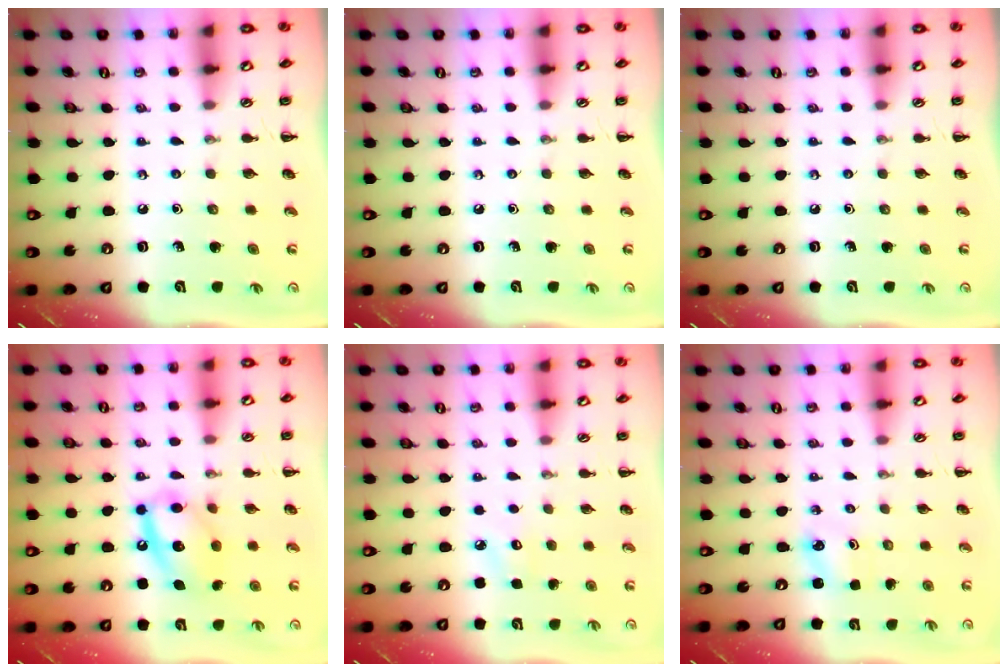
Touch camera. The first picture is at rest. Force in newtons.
{"total": 0.0}
{"total": 0.0}
{"total": 13.3, "press": 13.1, "slide": 2.4}
{"total": 5.5, "press": 5.2, "slide": 1.6}
{"total": 2.3, "press": 2.2, "slide": 0.7}